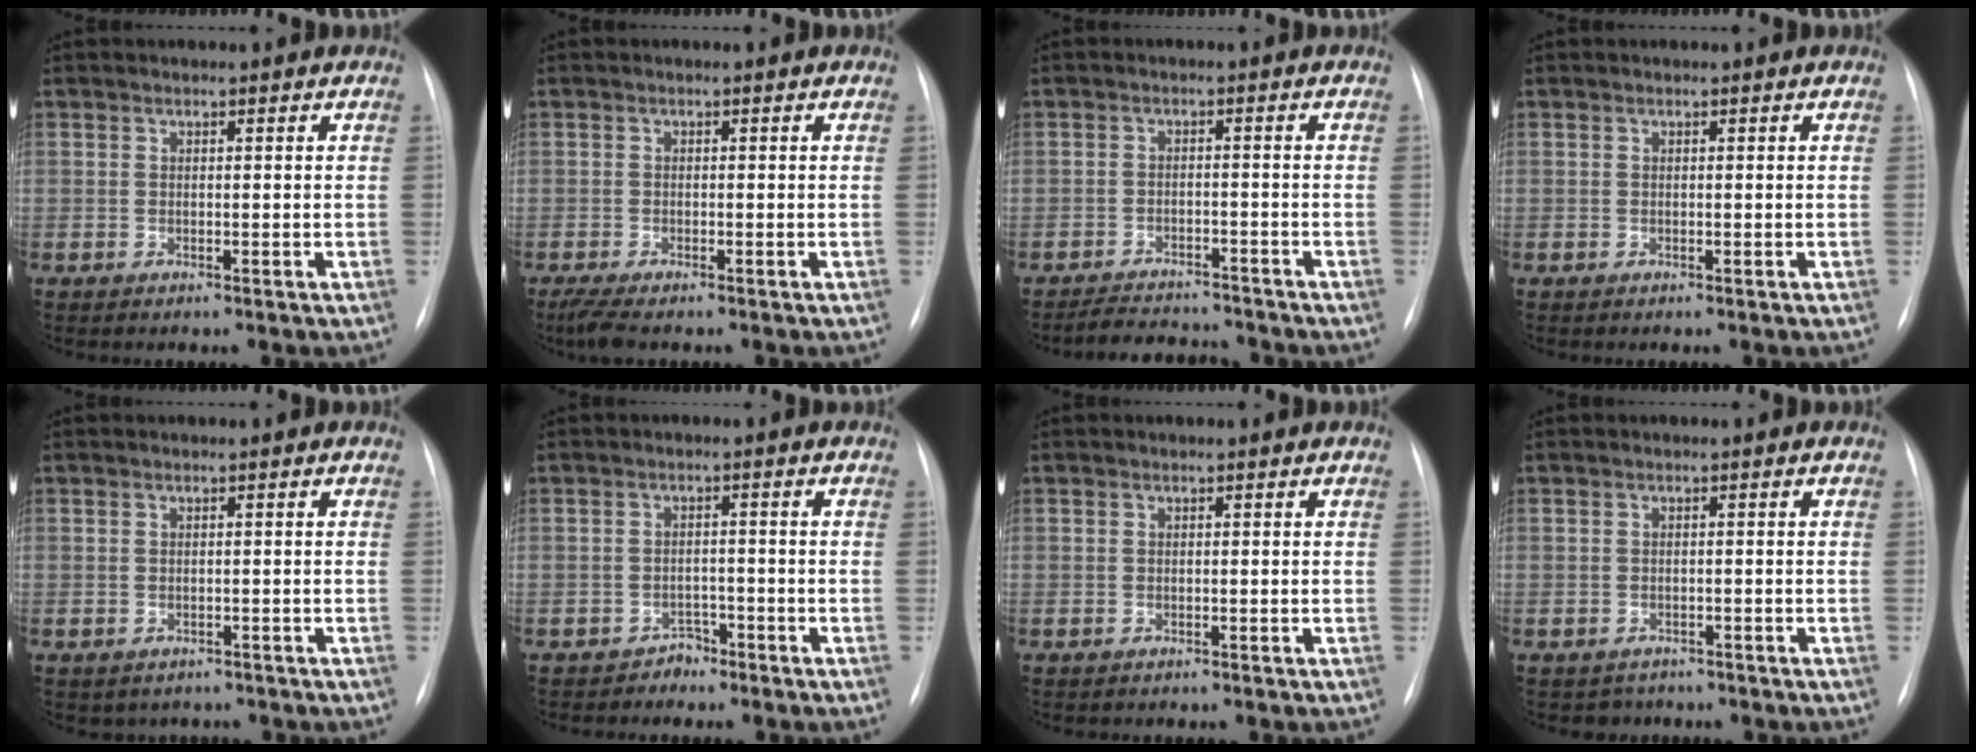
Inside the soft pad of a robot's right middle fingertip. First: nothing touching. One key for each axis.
{"total": 3.2, "fx": -2.4, "fy": 0.6, "fz": 2.1, "tx": -0.046, "ty": -0.014, "tz": -0.040}
{"total": 7.0, "fx": -6.7, "fy": 1.3, "fz": 1.4, "tx": -0.022, "ty": 0.003, "tz": -0.100}
{"total": 0.0}
{"total": 2.7, "fx": -2.2, "fy": 1.7, "fz": 0.2, "tx": -0.003, "ty": 0.010, "tz": -0.026}
{"total": 2.2, "fx": -1.8, "fy": 1.2, "fz": -0.2, "tx": 0.002, "ty": 0.004, "tz": -0.028}
{"total": 0.0}
{"total": 2.2, "fx": -1.7, "fy": 1.2, "fz": -0.5, "tx": 0.002, "ty": 0.003, "tz": -0.025}